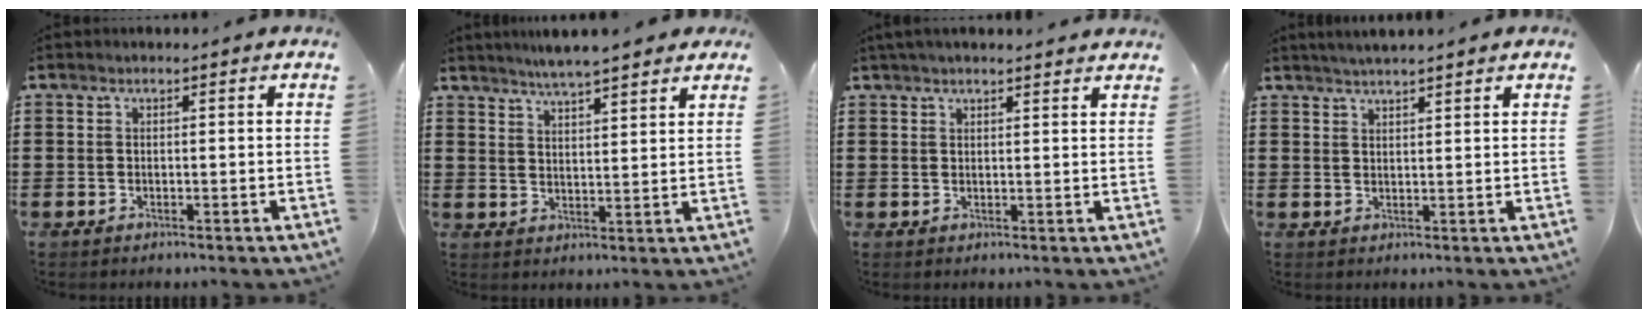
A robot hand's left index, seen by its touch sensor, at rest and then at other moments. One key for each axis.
{"total": 4.3, "fx": 4.0, "fy": 0.2, "fz": 1.6, "tx": -0.044, "ty": -0.010, "tz": 0.071}
{"total": 1.9, "fx": 1.8, "fy": 0.1, "fz": 0.7, "tx": -0.018, "ty": 0.003, "tz": 0.034}
{"total": 1.9, "fx": 1.9, "fy": -0.1, "fz": 0.5, "tx": -0.015, "ty": 0.002, "tz": 0.035}